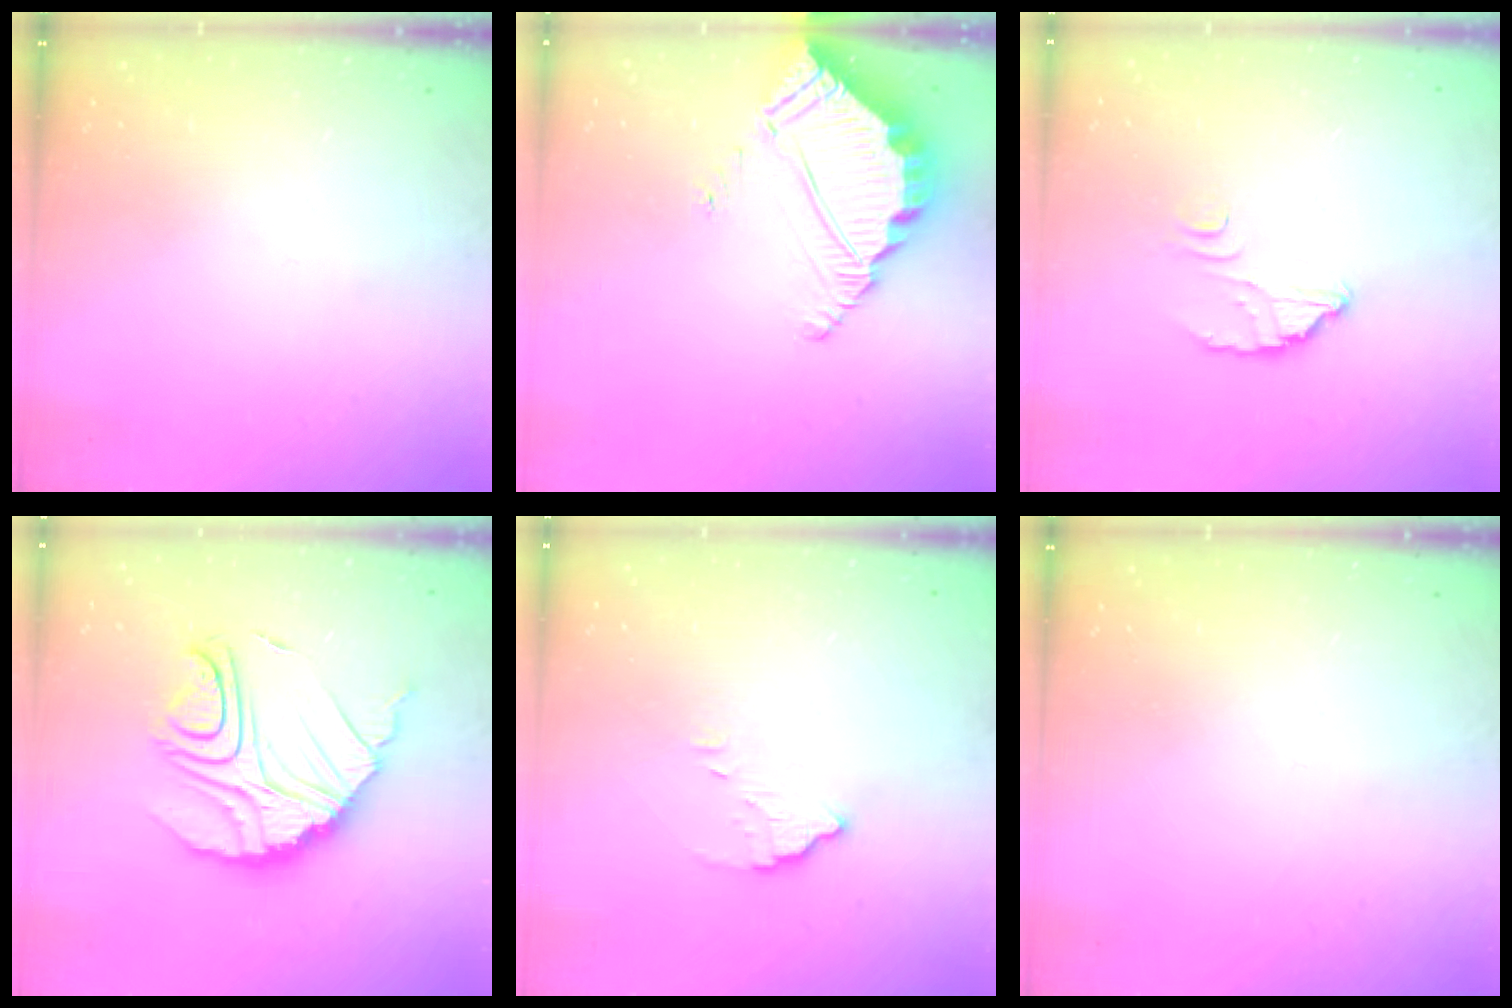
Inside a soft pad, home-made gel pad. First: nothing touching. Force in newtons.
{"total": 4.7, "press": 4.7, "slide": 0.3}
{"total": 3.5, "press": 3.5, "slide": 0.3}
{"total": 14.7, "press": 14.7, "slide": 1.1}
{"total": 2.6, "press": 2.6, "slide": 0.0}
{"total": 0.0}